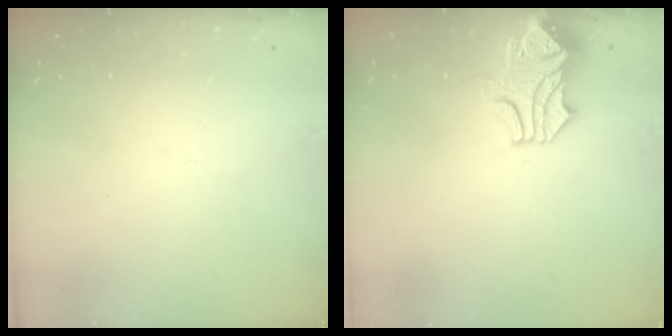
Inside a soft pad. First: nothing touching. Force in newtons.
{"total": 1.5, "press": 0.8, "slide": 1.3}